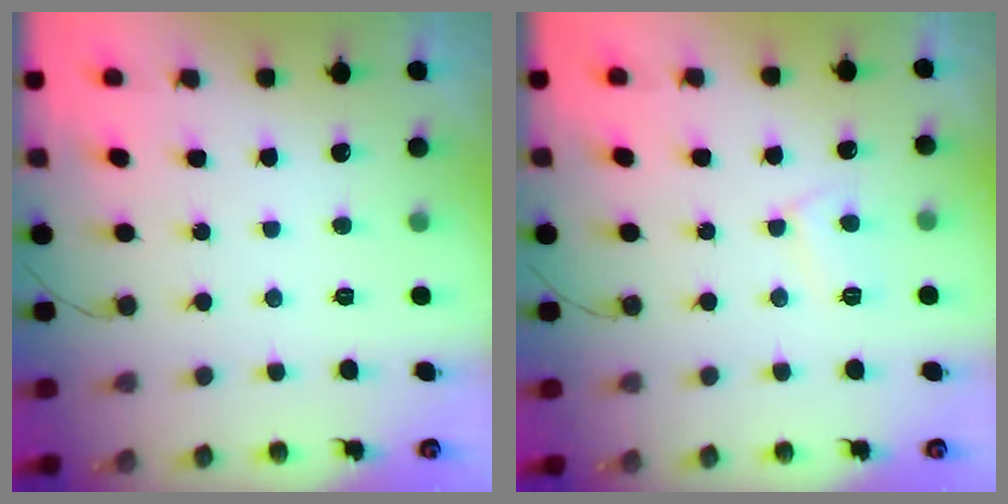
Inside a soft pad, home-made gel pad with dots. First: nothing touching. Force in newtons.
{"total": 5.0, "press": 5.0, "slide": 0.4}